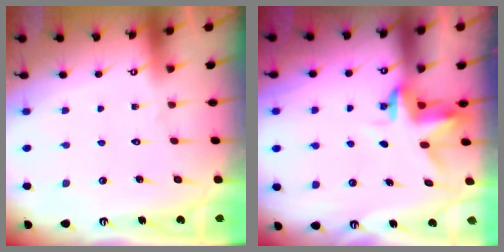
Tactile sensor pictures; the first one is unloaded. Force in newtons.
{"total": 3.3, "press": 3.3, "slide": 0.2}